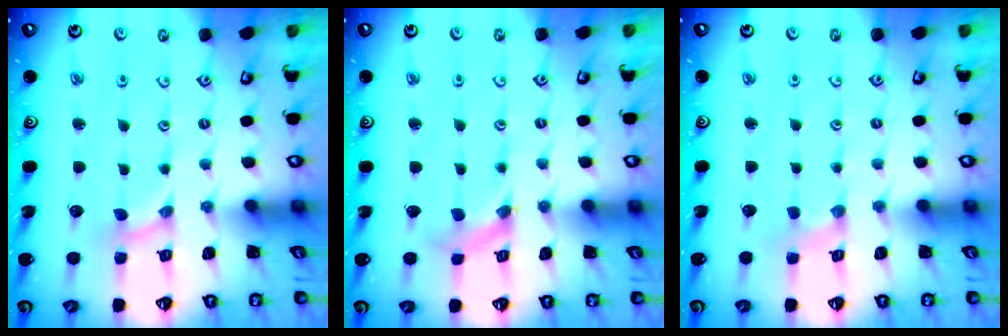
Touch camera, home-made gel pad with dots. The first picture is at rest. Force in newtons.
{"total": 1.6, "press": 1.6, "slide": 0.3}
{"total": 0.6, "press": 0.6, "slide": 0.1}